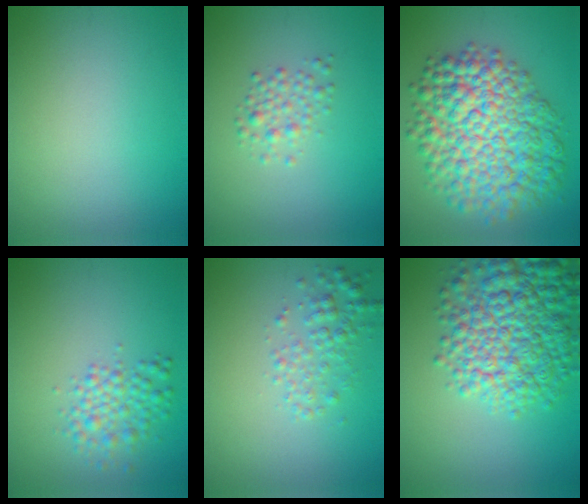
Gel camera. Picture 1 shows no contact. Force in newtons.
{"total": 1.9, "press": 1.9, "slide": 0.0}
{"total": 11.3, "press": 11.3, "slide": 0.3}
{"total": 2.9, "press": 2.9, "slide": 0.0}
{"total": 2.5, "press": 2.5, "slide": 0.1}
{"total": 9.7, "press": 9.7, "slide": 0.3}